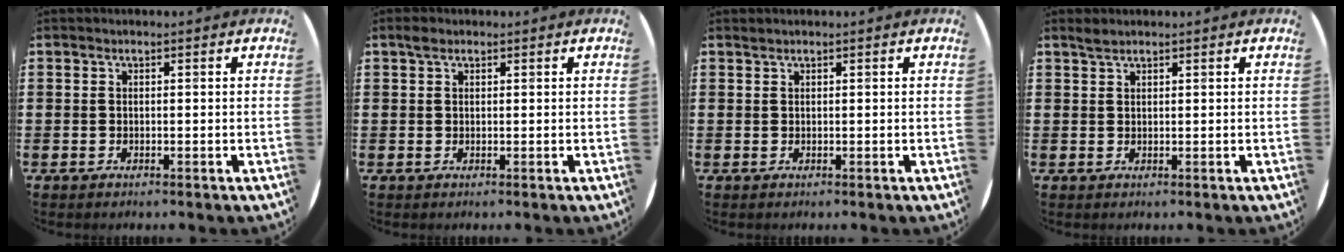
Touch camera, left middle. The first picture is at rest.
{"total": 1.0, "force": [0.8, 0.6, 0.4], "torque": [-0.001, 0.001, 0.013]}
{"total": 0.0}
{"total": 1.2, "force": [1.2, 0.2, 0.4], "torque": [-0.010, 0.002, 0.022]}